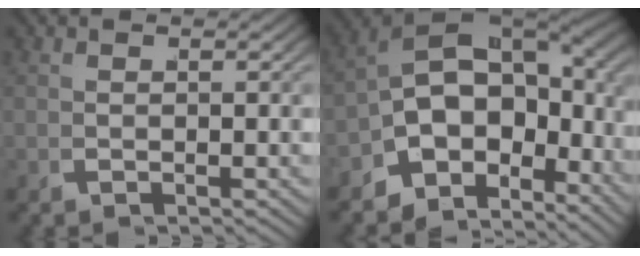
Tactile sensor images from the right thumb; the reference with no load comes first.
{"total": 15.2, "force": [-1.2, 10.4, 10.9], "torque": [-0.198, -0.030, -0.015]}